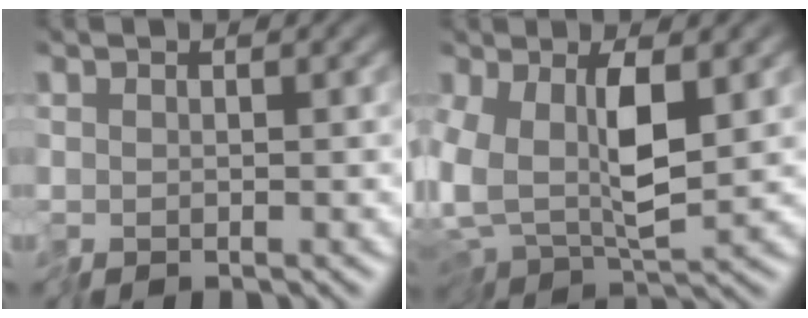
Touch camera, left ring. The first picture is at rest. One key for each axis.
{"total": 7.5, "fx": 0.6, "fy": 3.8, "fz": 6.5, "tx": -0.138, "ty": -0.007, "tz": 0.009}